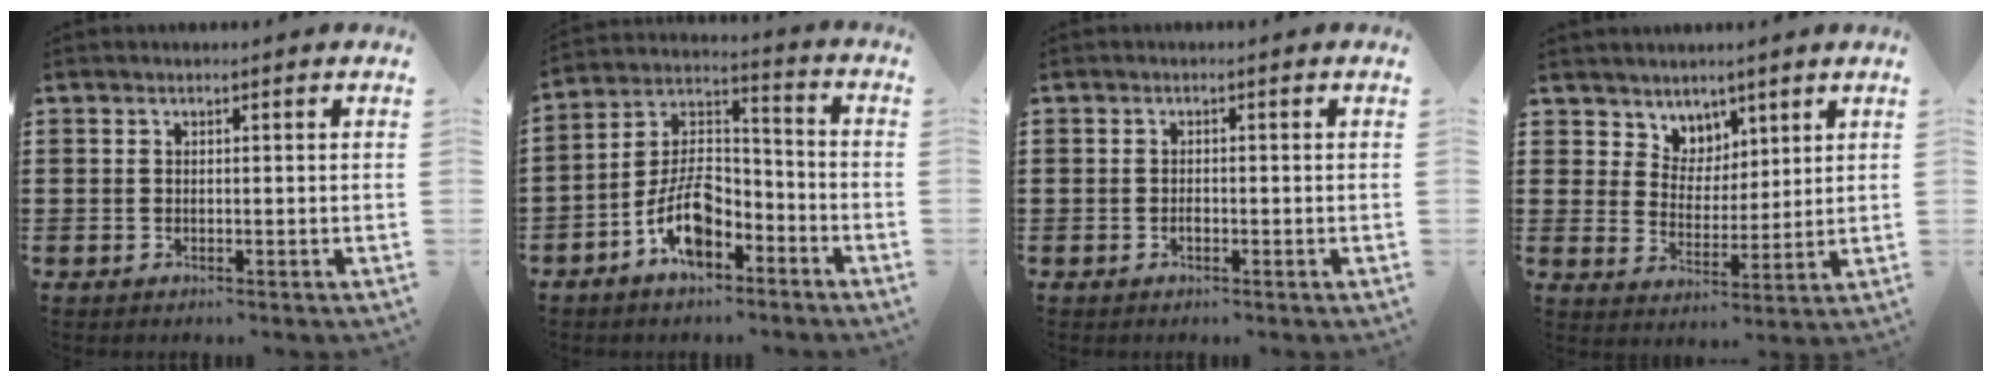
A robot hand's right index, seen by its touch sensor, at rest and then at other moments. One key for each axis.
{"total": 9.9, "fx": -5.8, "fy": 4.9, "fz": 6.3, "tx": -0.144, "ty": 0.006, "tz": -0.113}
{"total": 1.0, "fx": -0.4, "fy": 0.5, "fz": 0.7, "tx": -0.015, "ty": -0.004, "tz": -0.007}
{"total": 5.4, "fx": 3.9, "fy": 3.7, "fz": -0.6, "tx": -0.021, "ty": -0.008, "tz": 0.072}